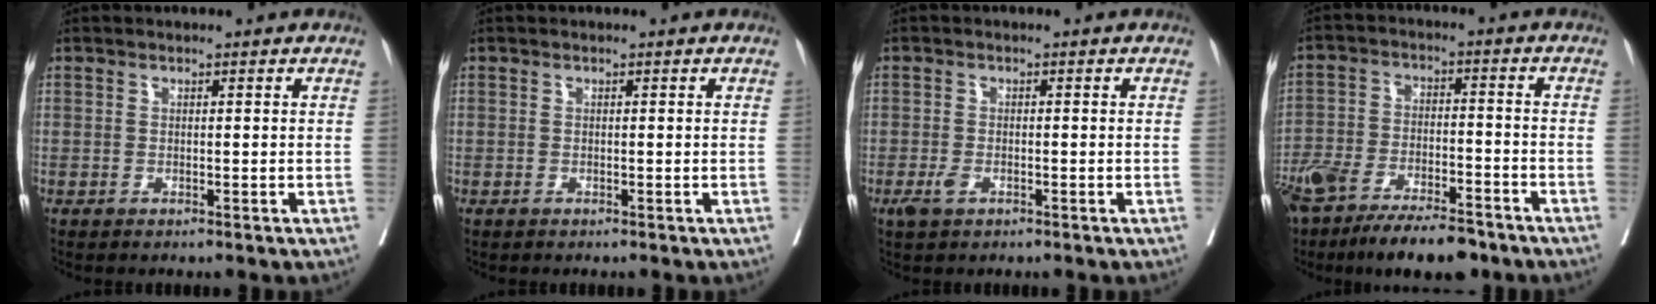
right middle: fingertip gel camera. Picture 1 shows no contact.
{"total": 0.0}
{"total": 2.0, "force": [-1.0, 1.1, 1.4], "torque": [-0.030, 0.000, -0.015]}
{"total": 16.1, "force": [-12.1, 5.0, 9.3], "torque": [-0.184, -0.017, -0.203]}